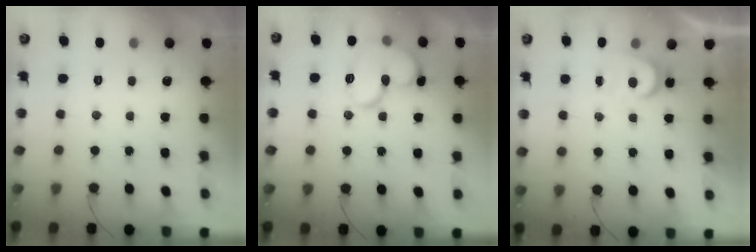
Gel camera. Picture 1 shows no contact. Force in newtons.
{"total": 14.1, "press": 14.0, "slide": 1.8}
{"total": 3.7, "press": 3.7, "slide": 0.3}